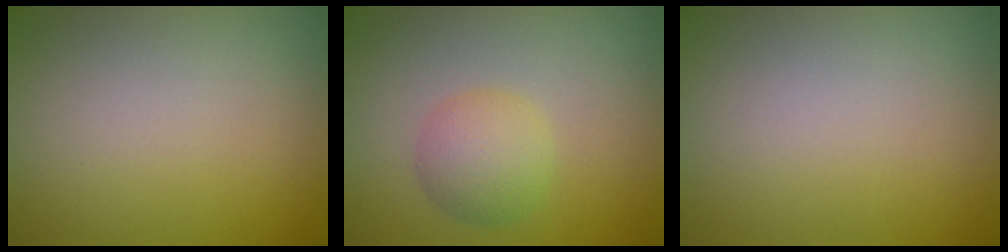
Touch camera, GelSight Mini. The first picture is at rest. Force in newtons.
{"total": 3.0, "press": 3.0, "slide": 0.1}
{"total": 0.0}